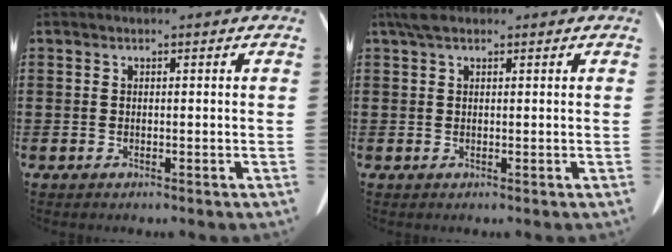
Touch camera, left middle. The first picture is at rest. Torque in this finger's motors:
{"motor_torque": [0.99, 0.60, 0.17, 0.07]}